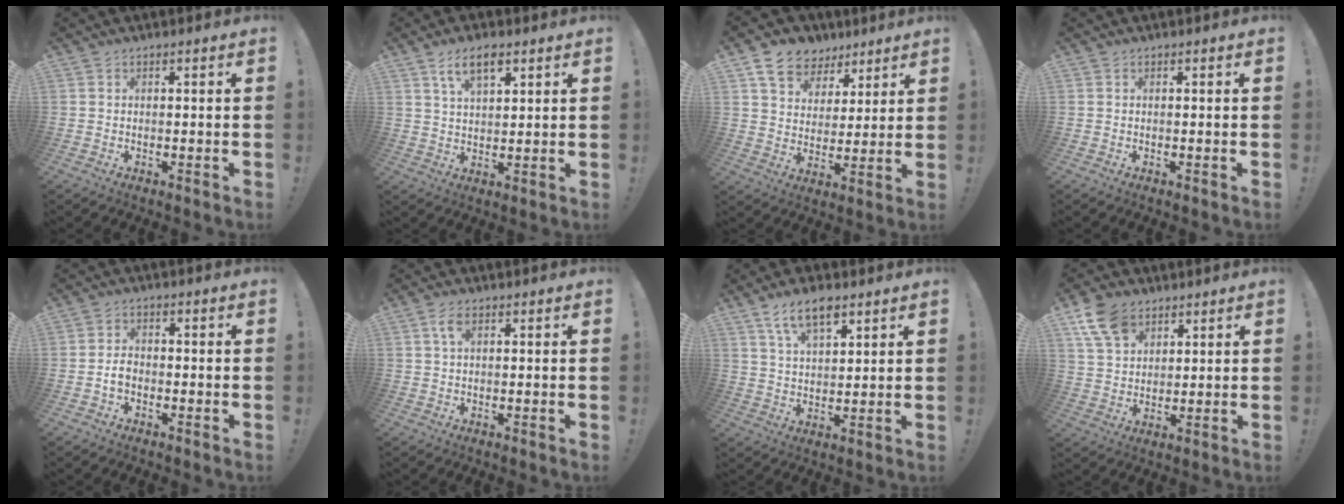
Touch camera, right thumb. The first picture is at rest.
{"total": 7.5, "force": [4.1, 3.2, 5.3], "torque": [-0.087, -0.010, 0.071]}
{"total": 10.9, "force": [7.1, 7.6, 3.2], "torque": [-0.064, -0.042, 0.141]}
{"total": 0.0}
{"total": 3.1, "force": [-1.2, 2.0, 2.1], "torque": [-0.031, 0.010, -0.020]}
{"total": 3.4, "force": [1.3, 1.6, 2.7], "torque": [-0.050, 0.002, 0.021]}
{"total": 9.4, "force": [5.7, 4.1, 6.2], "torque": [-0.105, -0.016, 0.104]}
{"total": 10.6, "force": [6.0, 6.9, 5.4], "torque": [-0.098, -0.017, 0.120]}